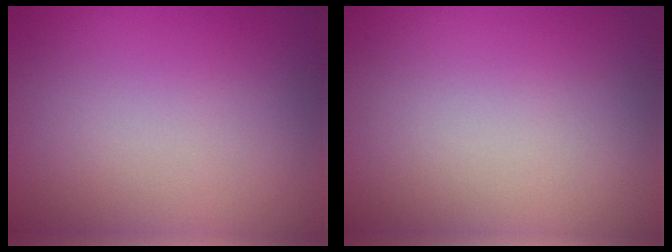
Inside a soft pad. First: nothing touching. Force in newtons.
{"total": 0.0}